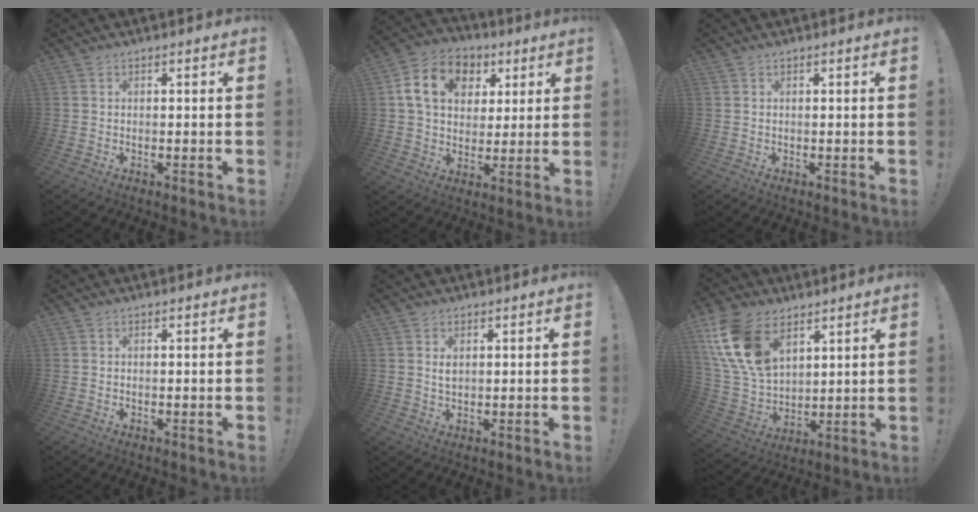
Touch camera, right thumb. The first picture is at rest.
{"total": 14.8, "force": [5.1, 11.4, 8.0], "torque": [-0.119, -0.005, 0.099]}
{"total": 0.0}
{"total": 0.0}
{"total": 2.0, "force": [0.7, 1.3, 1.4], "torque": [-0.017, -0.003, 0.010]}
{"total": 18.5, "force": [9.3, 11.4, 11.2], "torque": [-0.238, -0.046, 0.176]}